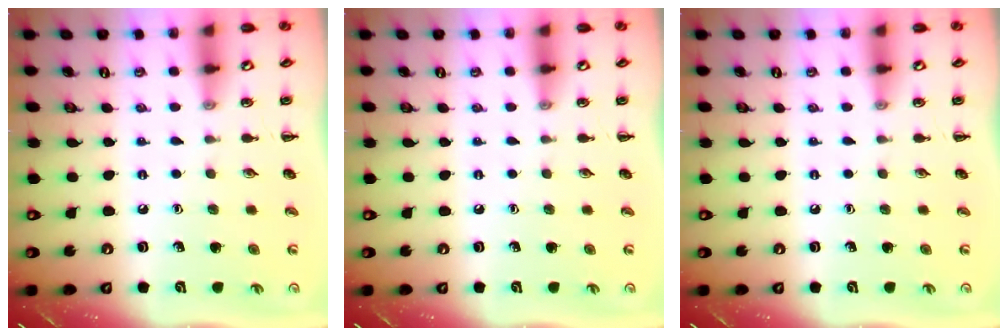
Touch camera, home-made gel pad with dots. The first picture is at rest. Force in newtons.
{"total": 0.0}
{"total": 0.0}